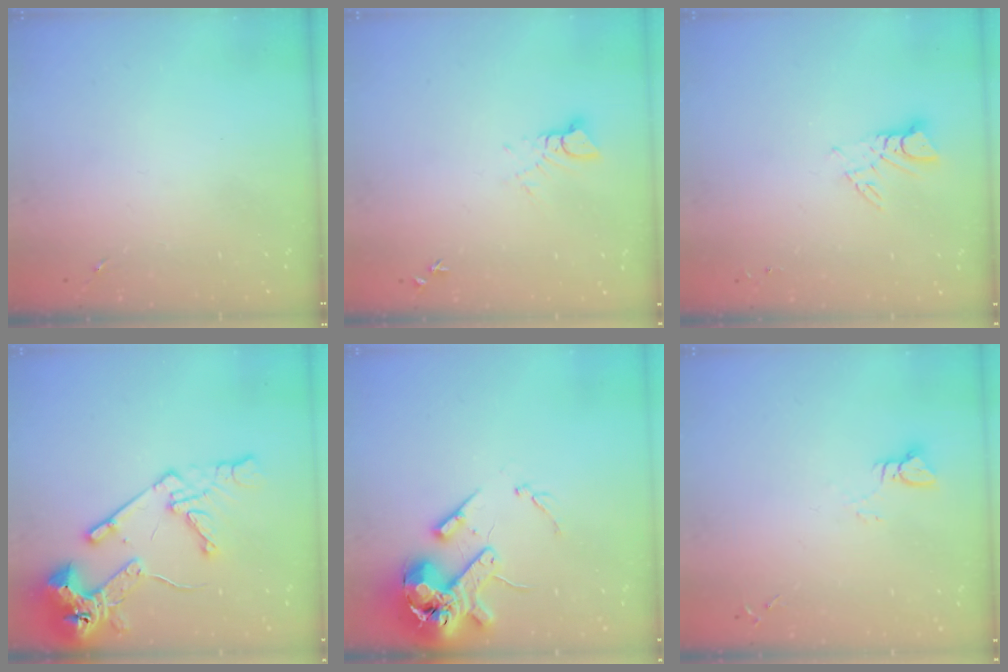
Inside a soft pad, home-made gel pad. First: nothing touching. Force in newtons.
{"total": 3.9, "press": 3.9, "slide": 0.3}
{"total": 4.6, "press": 4.6, "slide": 0.3}
{"total": 16.8, "press": 16.6, "slide": 2.2}
{"total": 15.7, "press": 15.5, "slide": 2.3}
{"total": 3.9, "press": 3.9, "slide": 0.4}